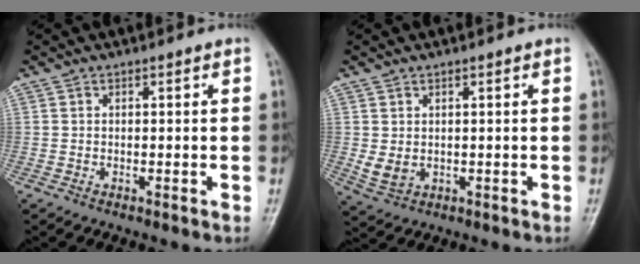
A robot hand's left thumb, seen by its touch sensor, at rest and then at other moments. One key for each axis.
{"total": 3.4, "fx": 0.4, "fy": 2.3, "fz": 2.5, "tx": -0.038, "ty": -0.006, "tz": 0.018}